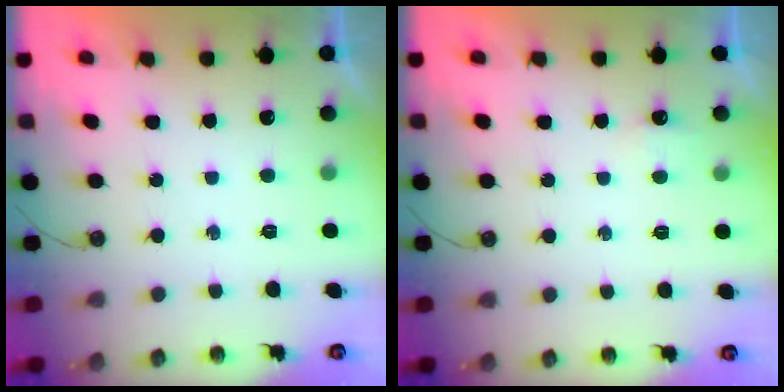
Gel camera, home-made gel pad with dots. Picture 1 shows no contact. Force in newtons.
{"total": 3.5, "press": 3.5, "slide": 0.4}